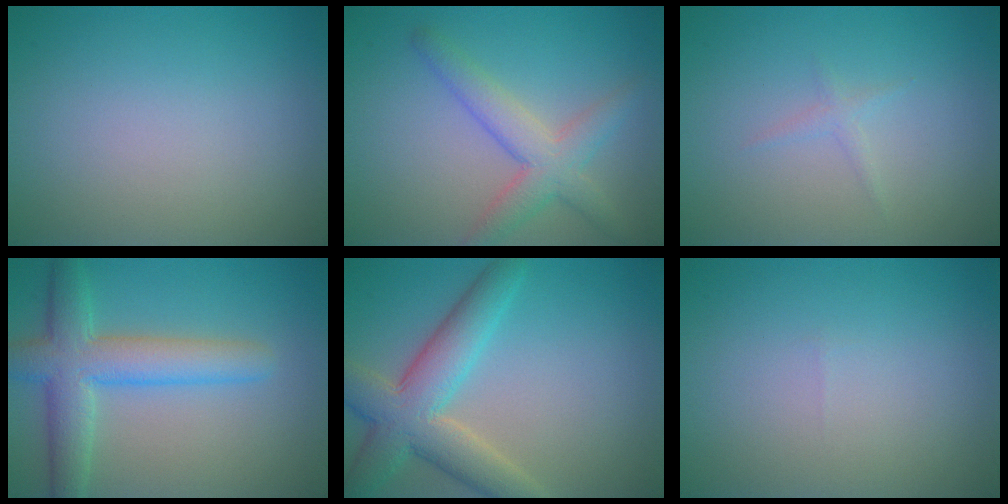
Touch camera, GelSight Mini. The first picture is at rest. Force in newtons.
{"total": 4.0, "press": 4.0, "slide": 0.1}
{"total": 0.8, "press": 0.8, "slide": 0.0}
{"total": 5.9, "press": 5.9, "slide": 0.3}
{"total": 6.6, "press": 6.6, "slide": 0.3}
{"total": 0.0}